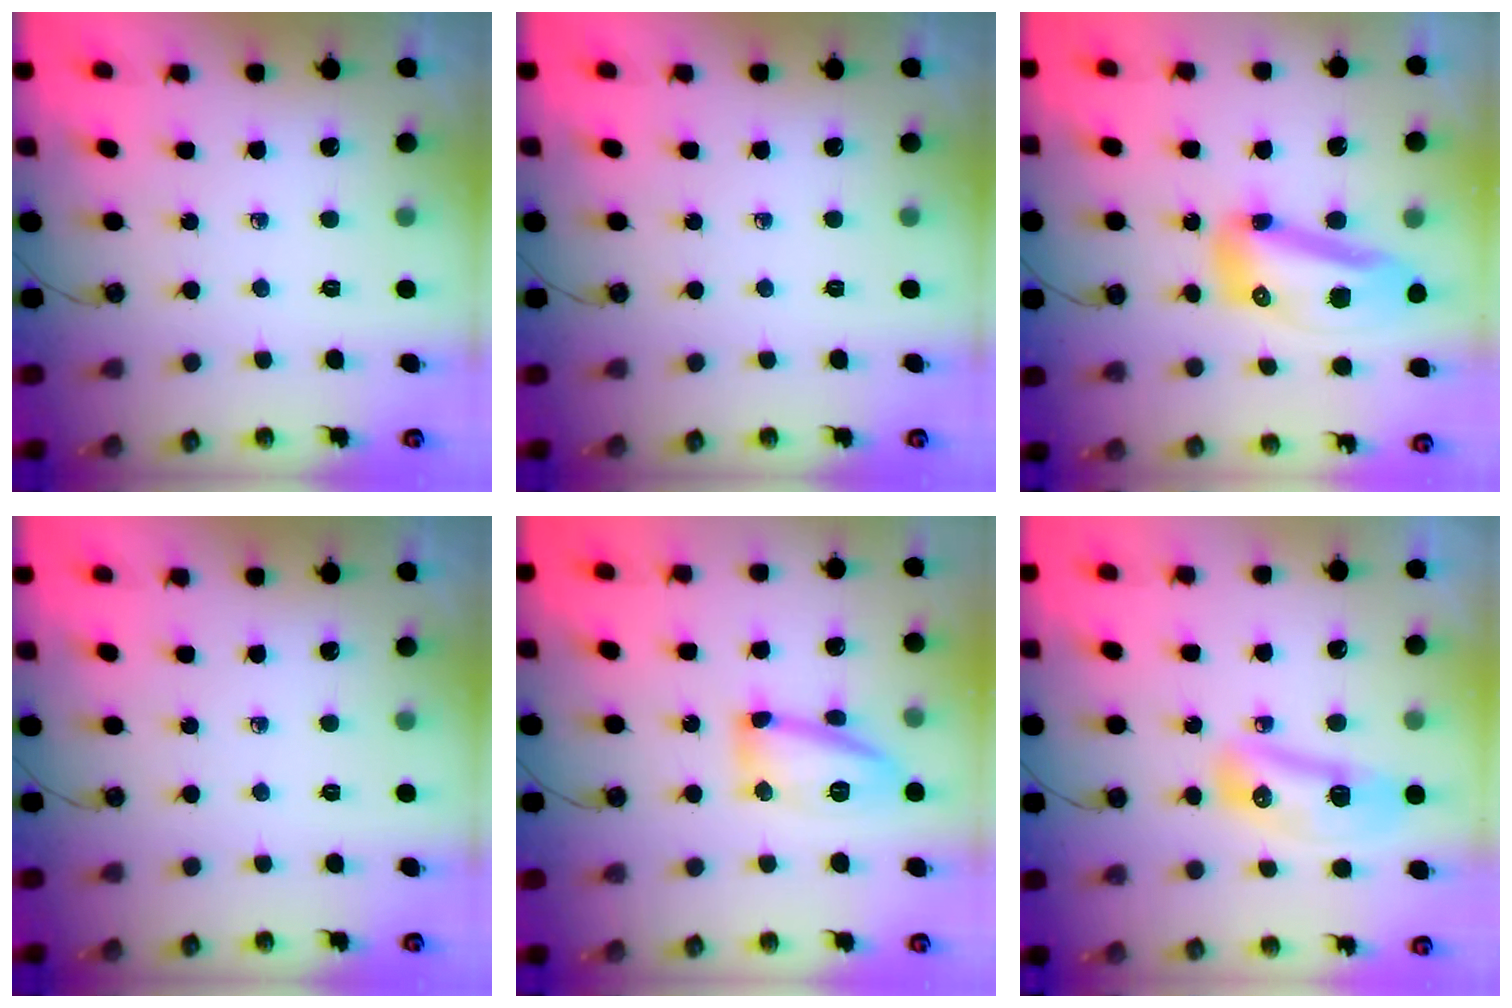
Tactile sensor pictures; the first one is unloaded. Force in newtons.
{"total": 0.0}
{"total": 15.1, "press": 14.7, "slide": 3.2}
{"total": 0.0}
{"total": 13.2, "press": 13.1, "slide": 1.3}
{"total": 9.9, "press": 9.8, "slide": 1.5}